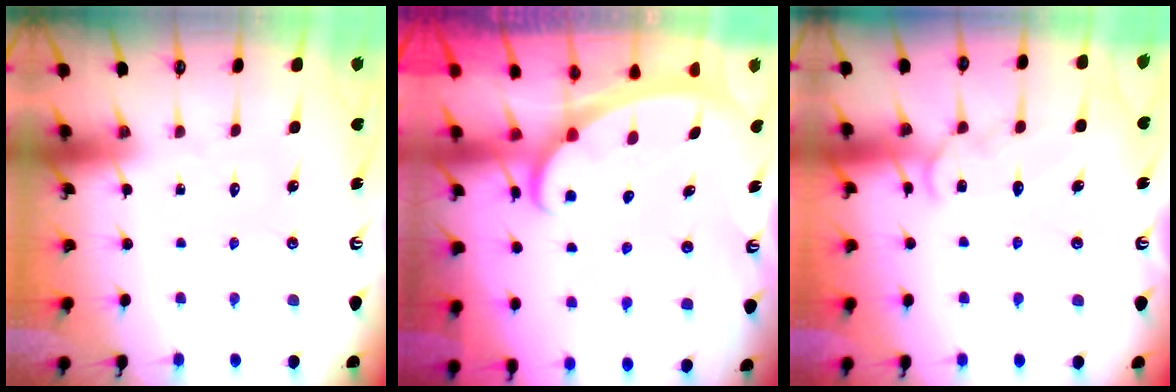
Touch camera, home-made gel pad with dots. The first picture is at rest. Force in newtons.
{"total": 2.3, "press": 2.3, "slide": 0.3}
{"total": 10.8, "press": 10.8, "slide": 1.0}